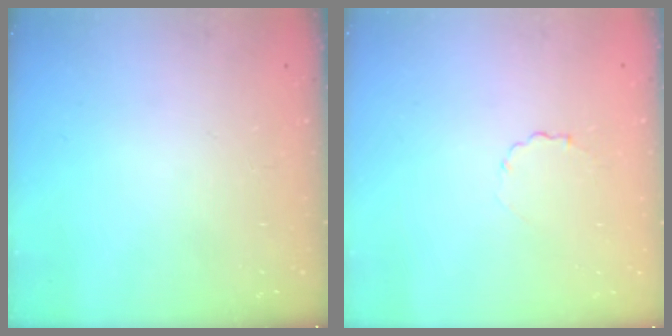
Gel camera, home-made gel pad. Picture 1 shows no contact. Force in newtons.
{"total": 2.1, "press": 1.9, "slide": 0.9}